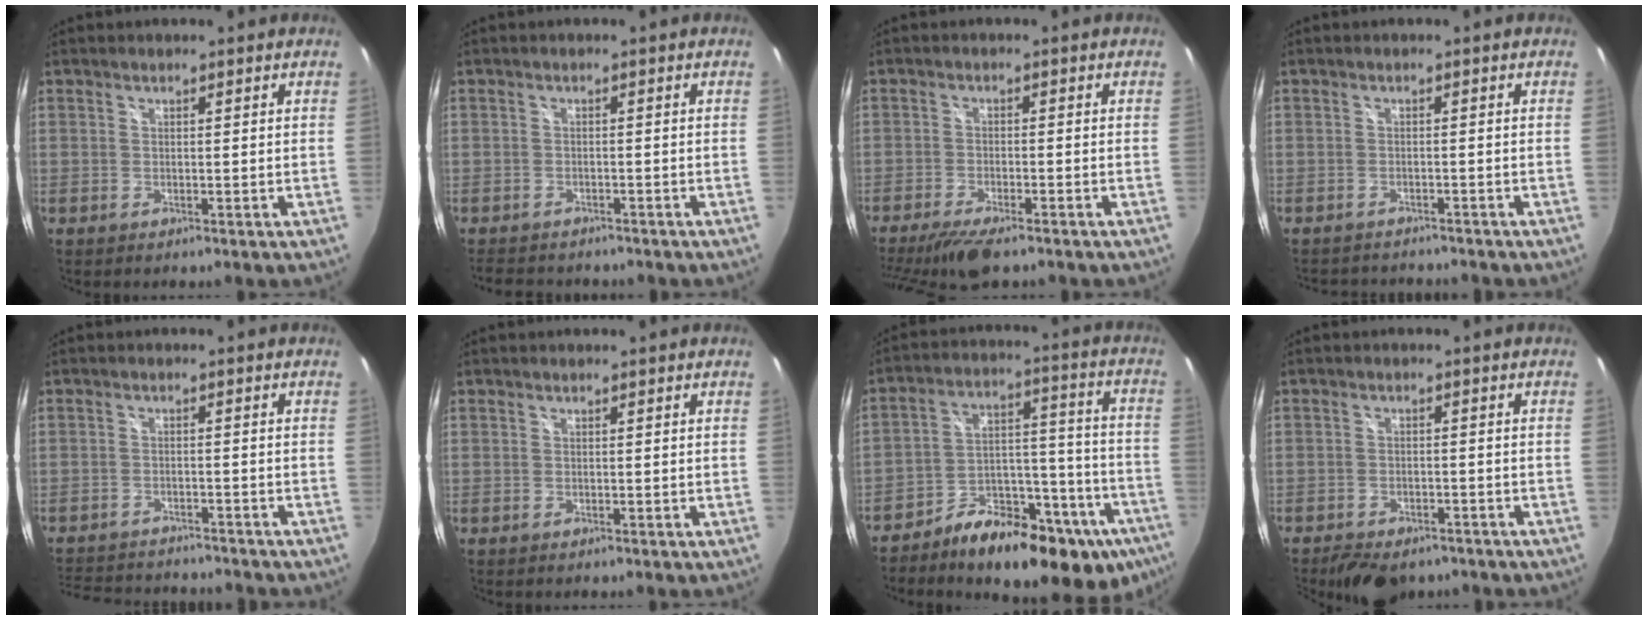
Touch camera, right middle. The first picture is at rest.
{"total": 5.5, "force": [-4.8, 2.0, 1.5], "torque": [-0.041, -0.008, -0.076]}
{"total": 9.9, "force": [-7.7, 2.2, 5.8], "torque": [-0.131, -0.031, -0.133]}
{"total": 5.8, "force": [-5.4, 1.5, 1.5], "torque": [-0.038, -0.012, -0.078]}
{"total": 12.8, "force": [-11.5, 3.6, 4.3], "torque": [-0.106, -0.005, -0.173]}
{"total": 0.0}
{"total": 24.0, "force": [-15.7, 9.9, 15.2], "torque": [-0.199, 0.017, -0.223]}
{"total": 8.3, "force": [-6.5, 3.8, 3.5], "torque": [-0.080, -0.007, -0.094]}